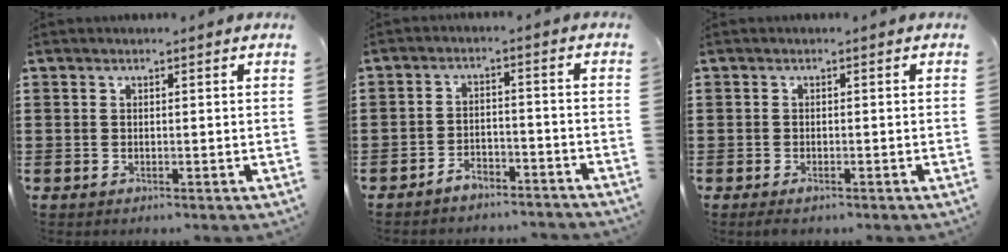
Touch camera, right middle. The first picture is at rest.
{"total": 3.7, "force": [-3.6, 0.7, 0.3], "torque": [-0.010, 0.006, -0.074]}
{"total": 0.8, "force": [-0.5, 0.3, 0.5], "torque": [-0.011, -0.005, -0.009]}